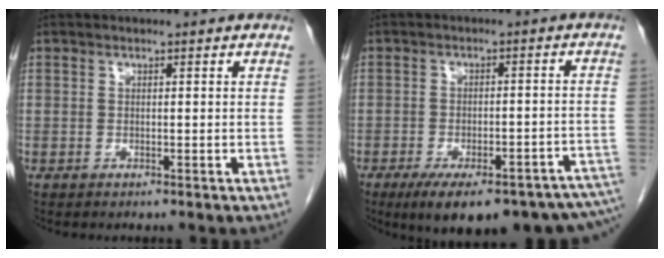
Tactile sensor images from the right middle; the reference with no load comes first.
{"total": 20.9, "force": [-15.7, 5.5, 12.8], "torque": [-0.127, 0.005, -0.194]}